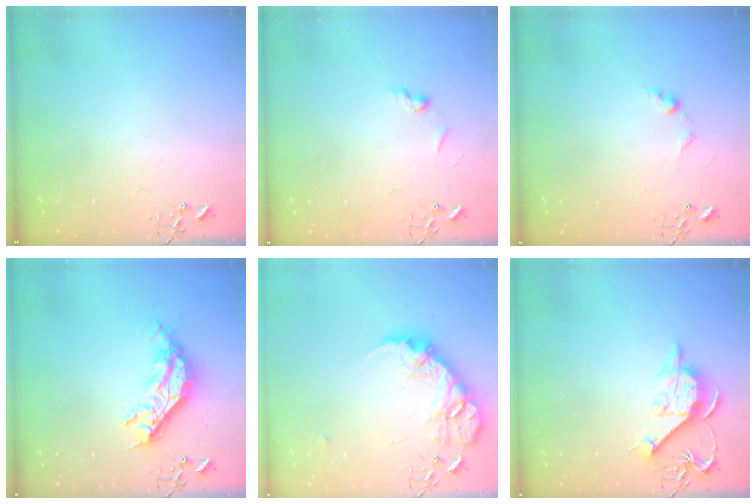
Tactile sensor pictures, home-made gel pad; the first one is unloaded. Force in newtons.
{"total": 5.6, "press": 5.6, "slide": 0.7}
{"total": 6.5, "press": 6.5, "slide": 0.7}
{"total": 17.2, "press": 17.2, "slide": 0.3}
{"total": 18.5, "press": 18.4, "slide": 1.4}
{"total": 11.0, "press": 10.9, "slide": 1.0}